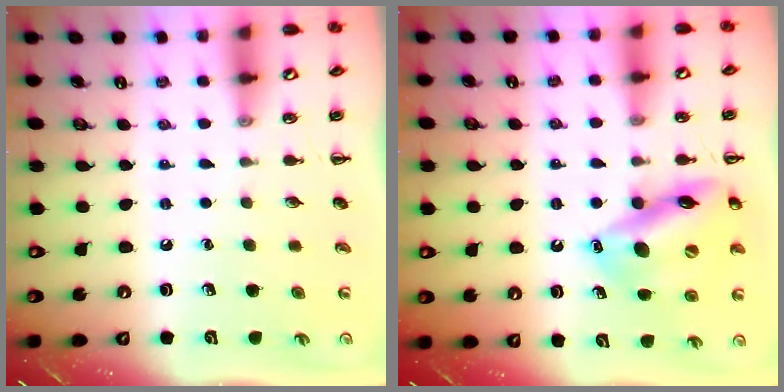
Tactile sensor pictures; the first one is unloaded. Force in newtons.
{"total": 15.5, "press": 15.3, "slide": 2.7}